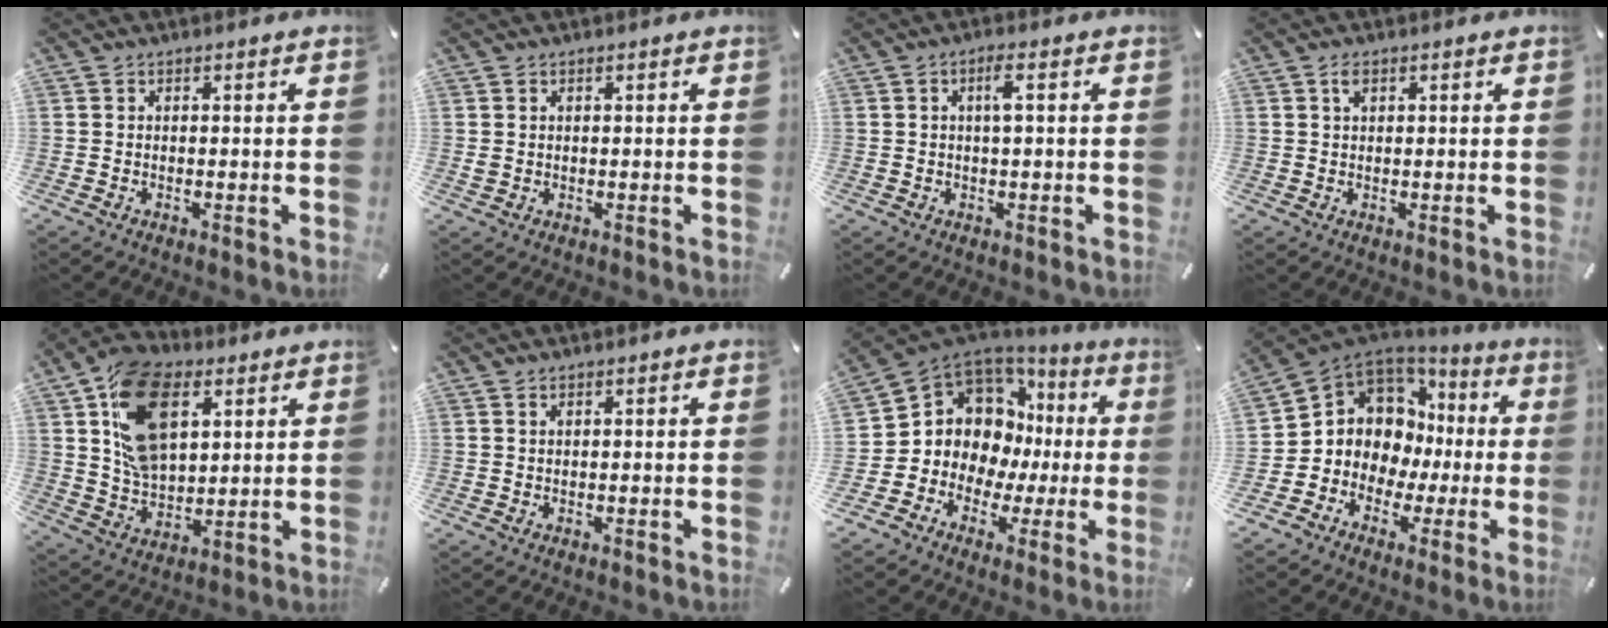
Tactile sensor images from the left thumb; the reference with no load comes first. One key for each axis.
{"total": 1.1, "fx": 0.4, "fy": 1.0, "fz": 0.3, "tx": -0.005, "ty": 0.004, "tz": 0.007}
{"total": 3.4, "fx": 0.7, "fy": 0.8, "fz": 3.2, "tx": -0.064, "ty": 0.006, "tz": 0.009}
{"total": 1.8, "fx": 0.8, "fy": 0.9, "fz": 1.4, "tx": -0.022, "ty": -0.002, "tz": 0.013}
{"total": 18.3, "fx": 6.9, "fy": 11.7, "fz": 12.2, "tx": -0.245, "ty": -0.003, "tz": 0.127}
{"total": 0.8, "fx": 0.5, "fy": 0.4, "fz": 0.5, "tx": -0.010, "ty": 0.001, "tz": 0.008}
{"total": 10.7, "fx": 2.1, "fy": 9.9, "fz": 3.5, "tx": -0.082, "ty": -0.042, "tz": 0.052}
{"total": 9.5, "fx": 0.1, "fy": 9.2, "fz": 2.3, "tx": -0.058, "ty": -0.028, "tz": 0.013}